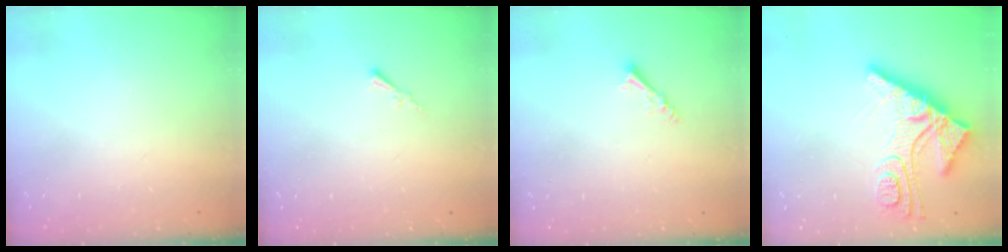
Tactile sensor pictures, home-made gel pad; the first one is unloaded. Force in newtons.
{"total": 0.0}
{"total": 3.9, "press": 3.9, "slide": 0.5}
{"total": 11.9, "press": 11.9, "slide": 1.0}